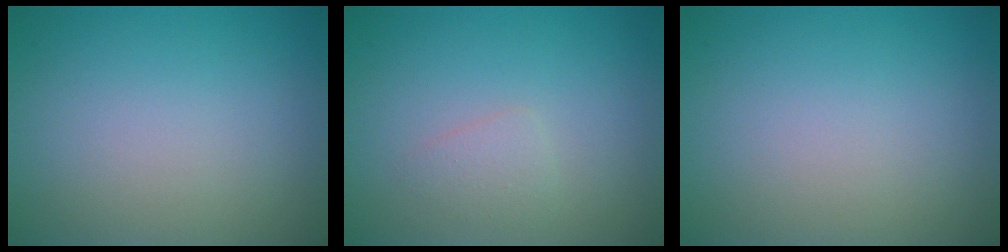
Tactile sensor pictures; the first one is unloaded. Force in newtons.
{"total": 1.2, "press": 1.2, "slide": 0.0}
{"total": 0.0}